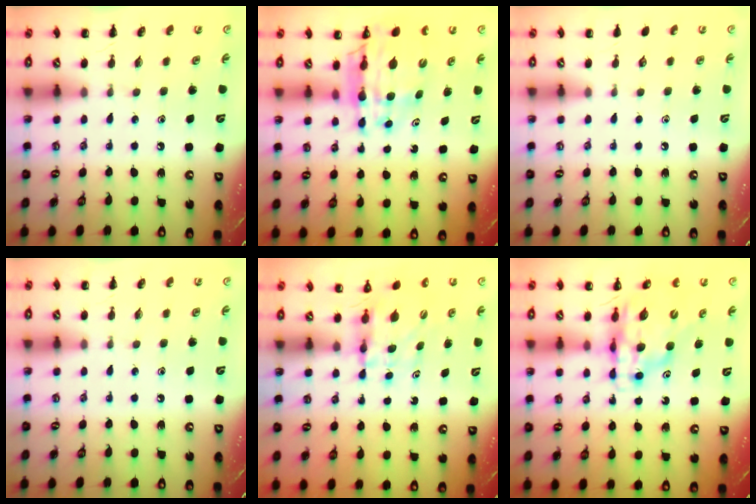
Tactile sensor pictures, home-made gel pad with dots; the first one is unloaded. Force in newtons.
{"total": 12.6, "press": 12.1, "slide": 3.5}
{"total": 0.0}
{"total": 0.0}
{"total": 4.9, "press": 4.9, "slide": 0.1}
{"total": 12.6, "press": 12.1, "slide": 3.4}